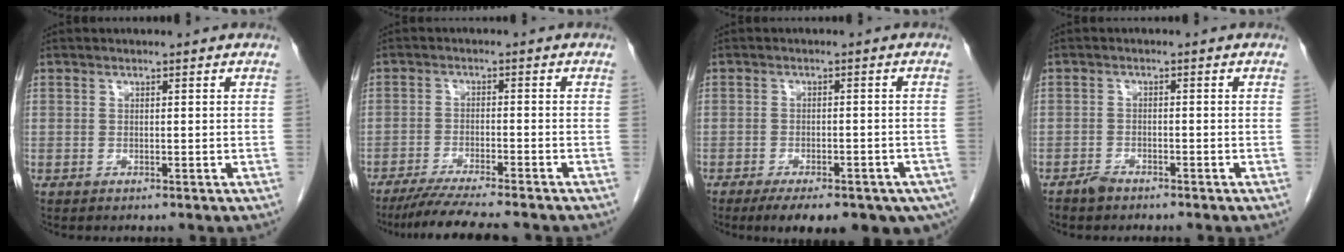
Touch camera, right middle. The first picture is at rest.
{"total": 9.9, "force": [-8.6, -0.1, 4.9], "torque": [-0.072, -0.026, -0.136]}
{"total": 16.8, "force": [-11.3, 6.4, 10.6], "torque": [-0.129, -0.017, -0.138]}
{"total": 1.6, "force": [-1.5, 0.5, 0.4], "torque": [-0.012, 0.000, -0.025]}